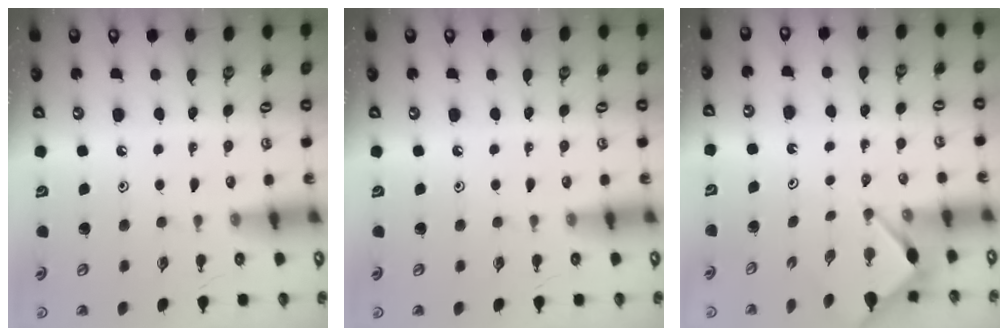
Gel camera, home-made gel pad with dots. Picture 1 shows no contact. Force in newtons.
{"total": 0.0}
{"total": 3.3, "press": 3.3, "slide": 0.3}